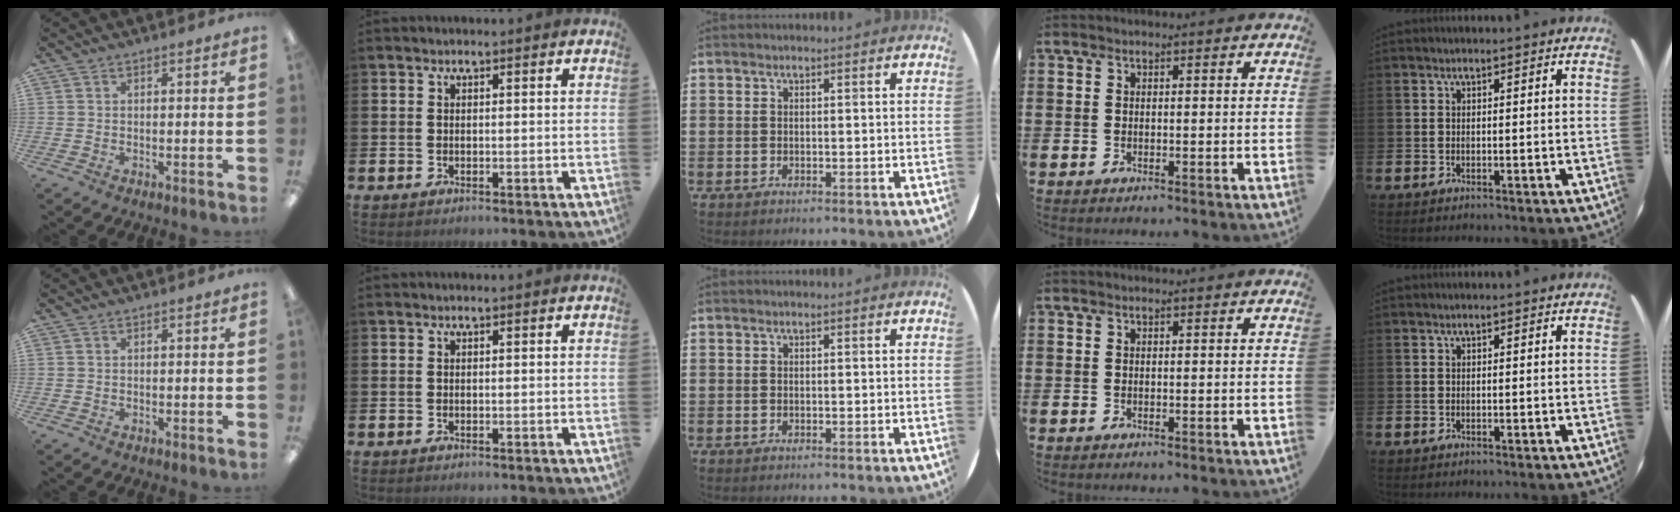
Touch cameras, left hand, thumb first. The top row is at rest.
{}